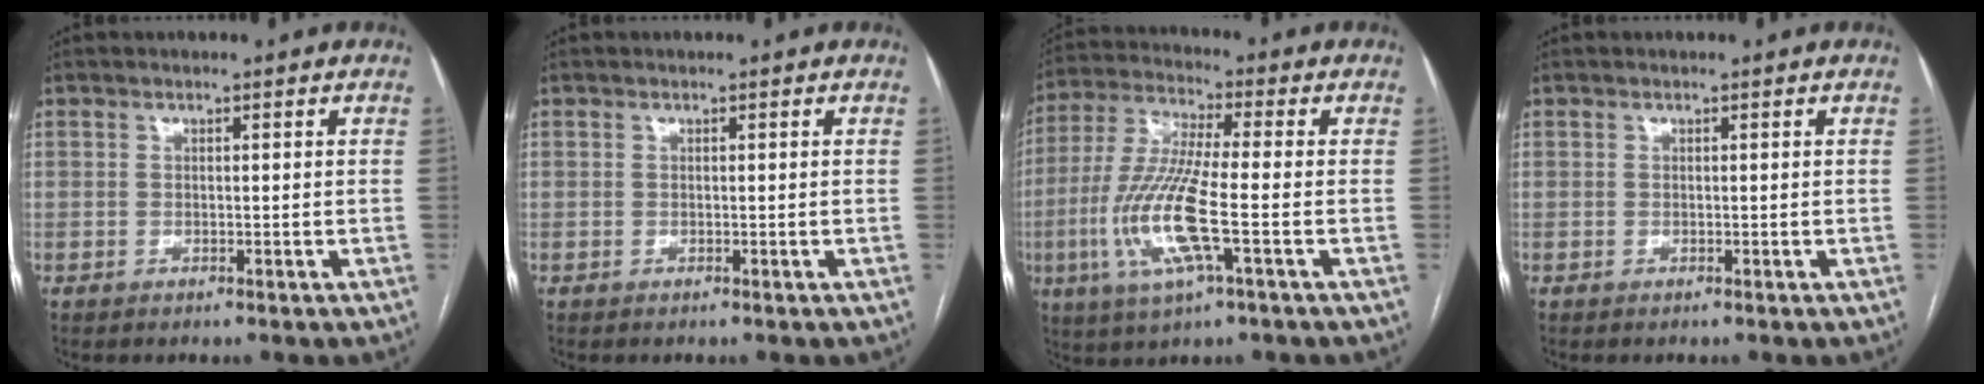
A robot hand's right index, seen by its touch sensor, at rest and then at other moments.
{"total": 0.0}
{"total": 13.1, "force": [-3.5, 1.1, 12.5], "torque": [-0.271, -0.012, -0.072]}
{"total": 0.0}